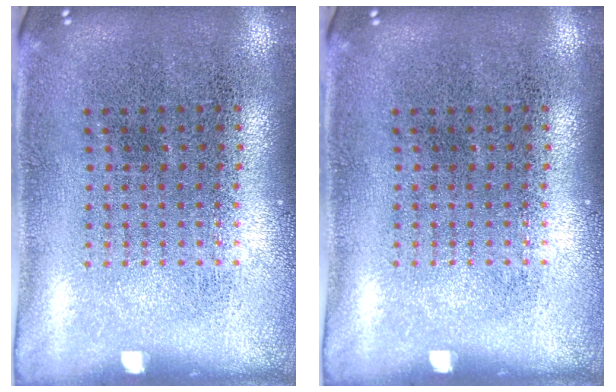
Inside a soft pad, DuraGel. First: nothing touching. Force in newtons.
{"total": 0.0}